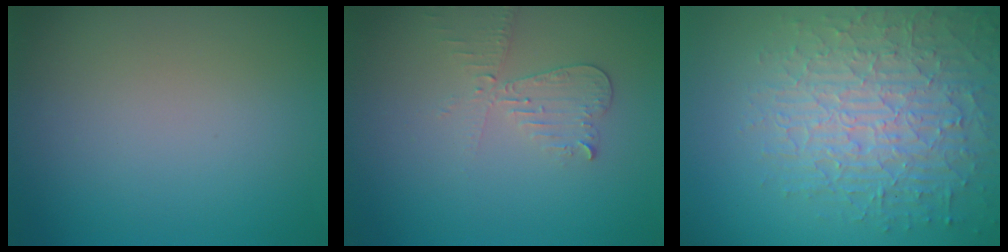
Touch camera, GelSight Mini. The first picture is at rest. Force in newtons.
{"total": 2.4, "press": 2.4, "slide": 0.5}
{"total": 6.9, "press": 5.2, "slide": 4.6}